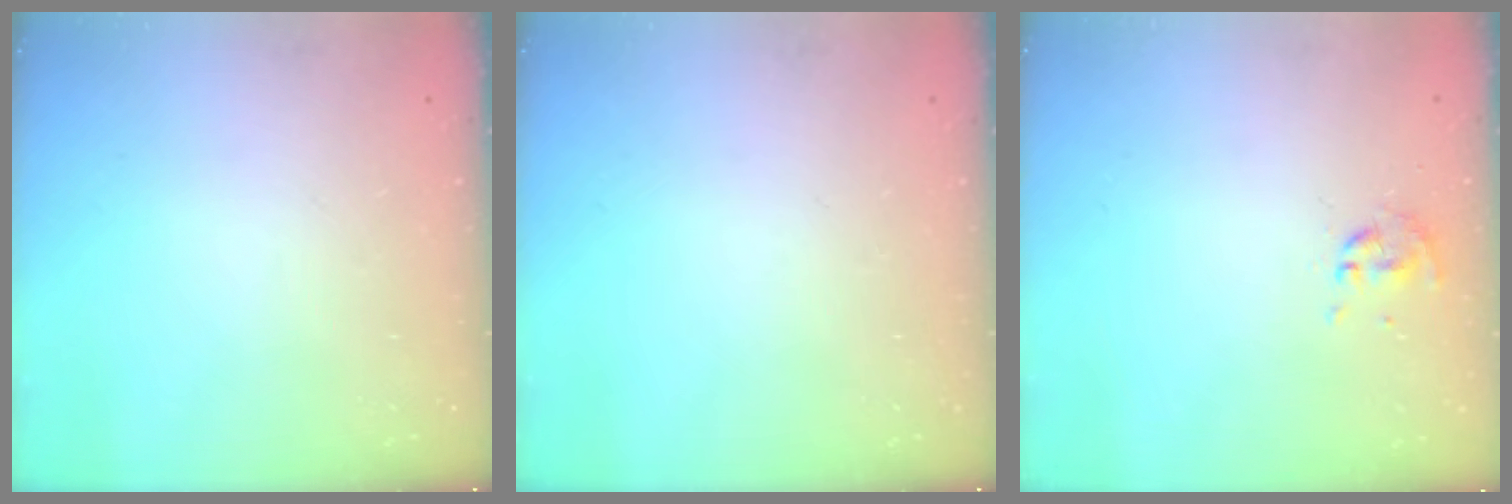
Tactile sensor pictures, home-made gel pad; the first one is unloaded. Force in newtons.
{"total": 0.0}
{"total": 0.0}